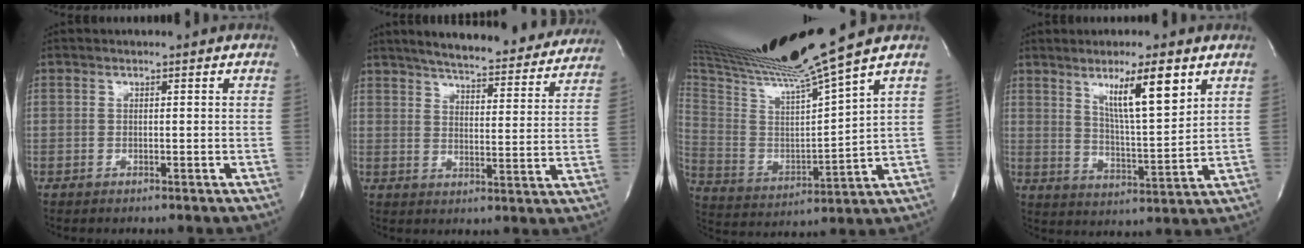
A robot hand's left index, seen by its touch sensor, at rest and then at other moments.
{"total": 26.4, "force": [23.8, 5.0, 10.3], "torque": [-0.158, -0.043, 0.287]}
{"total": 17.8, "force": [15.2, -2.8, 8.8], "torque": [-0.176, -0.038, 0.270]}
{"total": 9.8, "force": [5.3, 0.7, 8.3], "torque": [-0.142, -0.013, 0.092]}